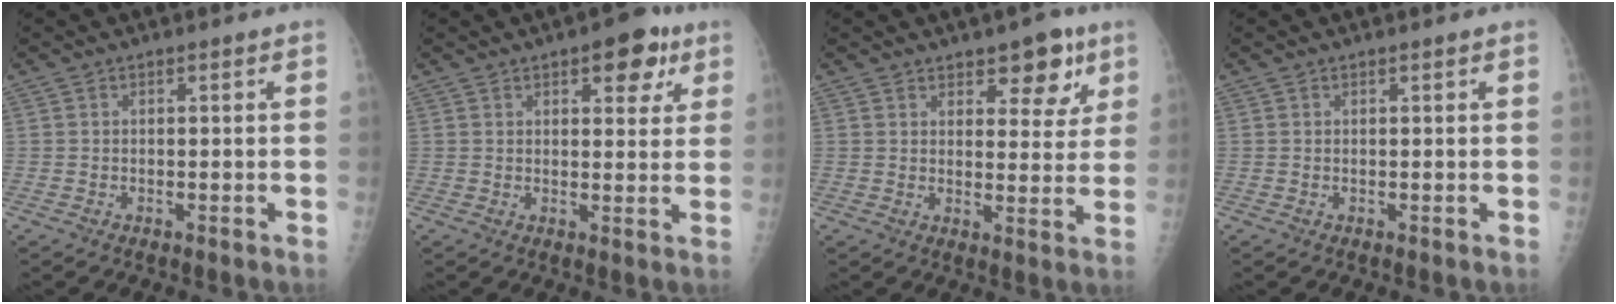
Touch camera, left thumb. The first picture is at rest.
{"total": 7.7, "force": [4.1, 3.8, 5.4], "torque": [-0.035, -0.012, 0.046]}
{"total": 7.9, "force": [4.9, 4.1, 4.7], "torque": [-0.024, -0.024, 0.065]}
{"total": 0.0}